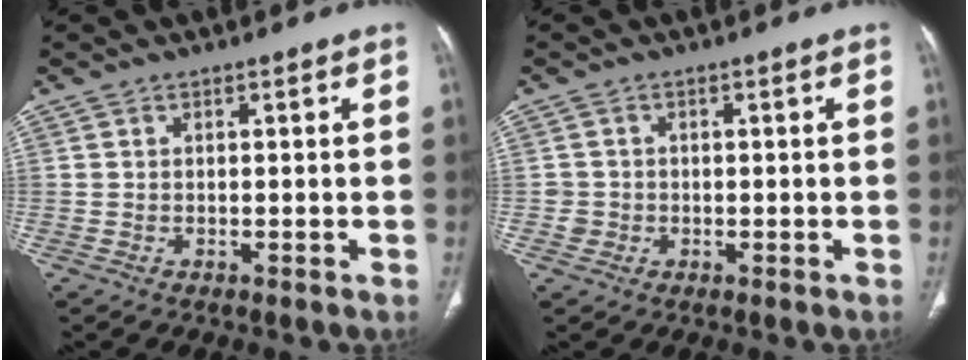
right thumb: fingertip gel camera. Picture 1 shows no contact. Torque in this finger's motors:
{"motor_torque": [0.26, 0.18, 0.12, 0.56, -0.01]}